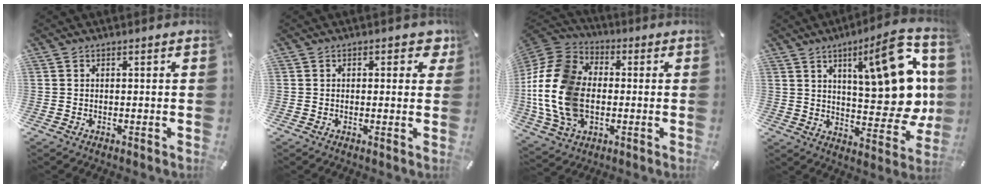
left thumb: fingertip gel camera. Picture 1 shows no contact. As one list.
[{"total": 3.2, "force": [1.2, 2.0, 2.3], "torque": [-0.016, -0.003, 0.013]}, {"total": 19.9, "force": [-2.7, 14.6, 13.2], "torque": [-0.302, 0.025, -0.050]}, {"total": 20.3, "force": [7.7, 7.7, 17.2], "torque": [-0.220, -0.056, 0.118]}]